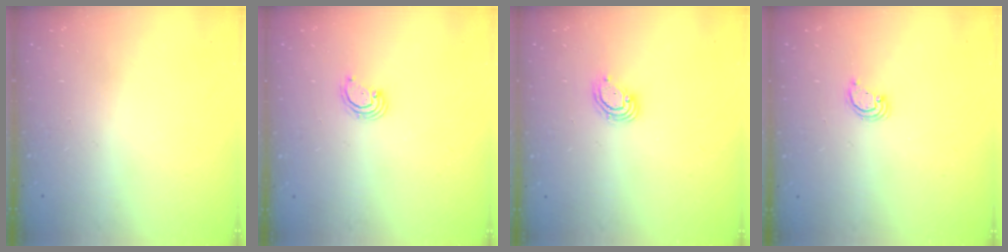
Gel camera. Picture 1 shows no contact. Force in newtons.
{"total": 2.8, "press": 2.8, "slide": 0.3}
{"total": 5.0, "press": 4.9, "slide": 0.5}
{"total": 2.8, "press": 2.8, "slide": 0.2}